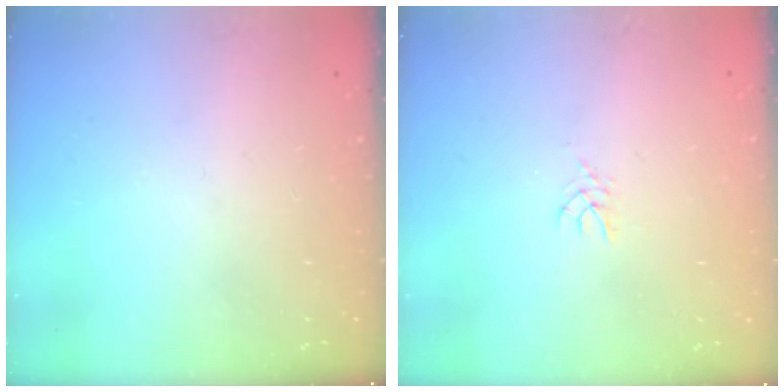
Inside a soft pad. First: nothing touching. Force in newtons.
{"total": 2.5, "press": 2.4, "slide": 0.4}